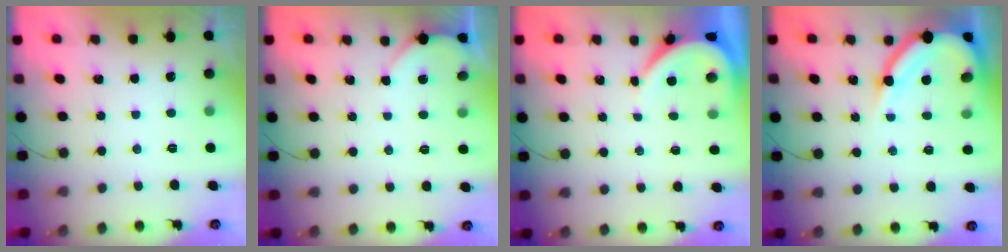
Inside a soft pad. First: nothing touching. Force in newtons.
{"total": 2.1, "press": 2.1, "slide": 0.2}
{"total": 3.7, "press": 3.7, "slide": 0.4}
{"total": 11.6, "press": 11.6, "slide": 1.2}